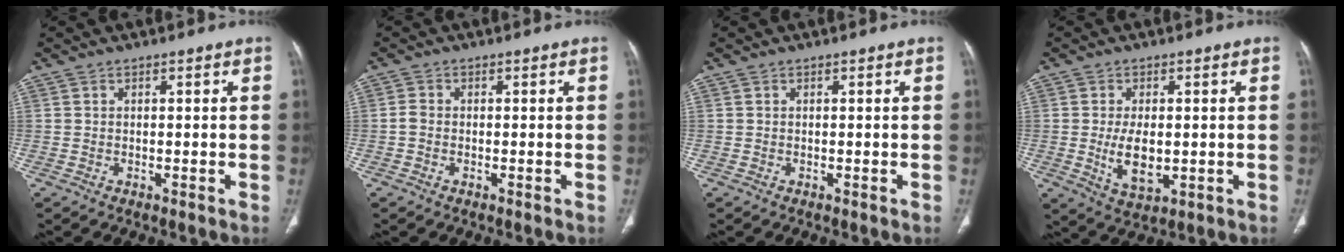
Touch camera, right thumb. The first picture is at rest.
{"total": 1.3, "force": [-0.3, 1.0, 0.9], "torque": [-0.016, 0.000, -0.010]}
{"total": 0.0}
{"total": 7.3, "force": [-0.5, 3.9, 6.2], "torque": [-0.106, -0.013, 0.001]}